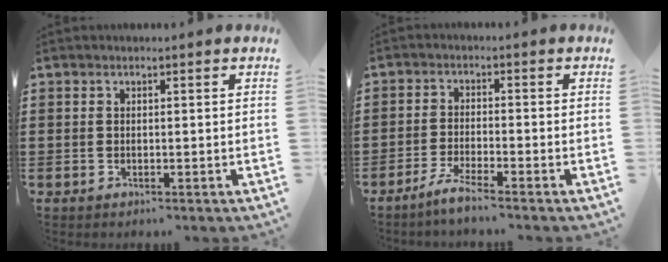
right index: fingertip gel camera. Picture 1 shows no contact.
{"total": 3.4, "force": [-2.9, -0.3, 1.8], "torque": [-0.044, -0.005, -0.058]}